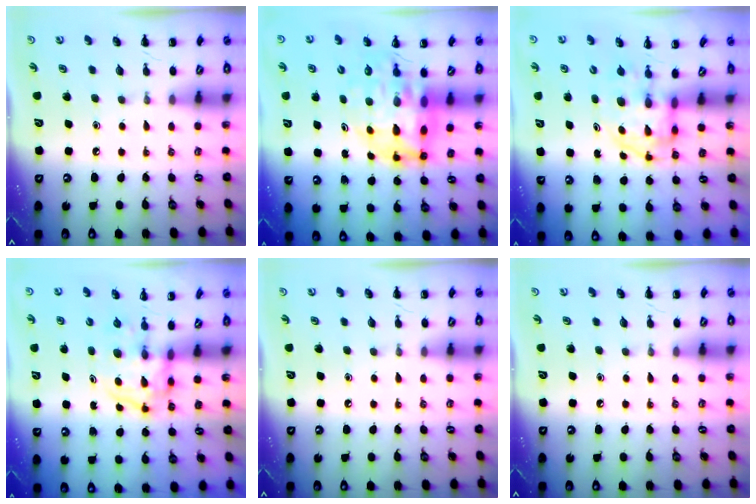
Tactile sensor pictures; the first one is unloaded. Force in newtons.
{"total": 13.8, "press": 13.2, "slide": 4.1}
{"total": 3.4, "press": 3.3, "slide": 0.5}
{"total": 3.8, "press": 3.8, "slide": 0.5}
{"total": 0.0}
{"total": 0.0}